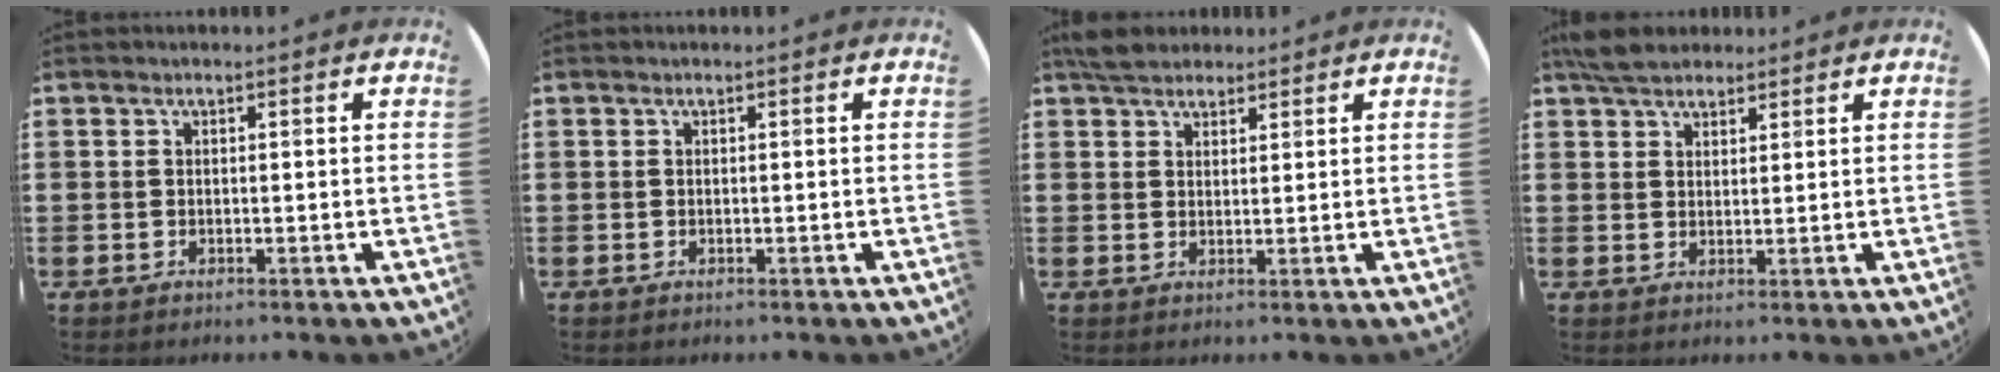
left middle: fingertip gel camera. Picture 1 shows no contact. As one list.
[{"total": 0.0}, {"total": 3.5, "force": [3.1, 1.4, 0.6], "torque": [-0.012, -0.001, 0.059]}, {"total": 4.3, "force": [3.8, 1.6, 1.2], "torque": [-0.024, -0.003, 0.072]}]